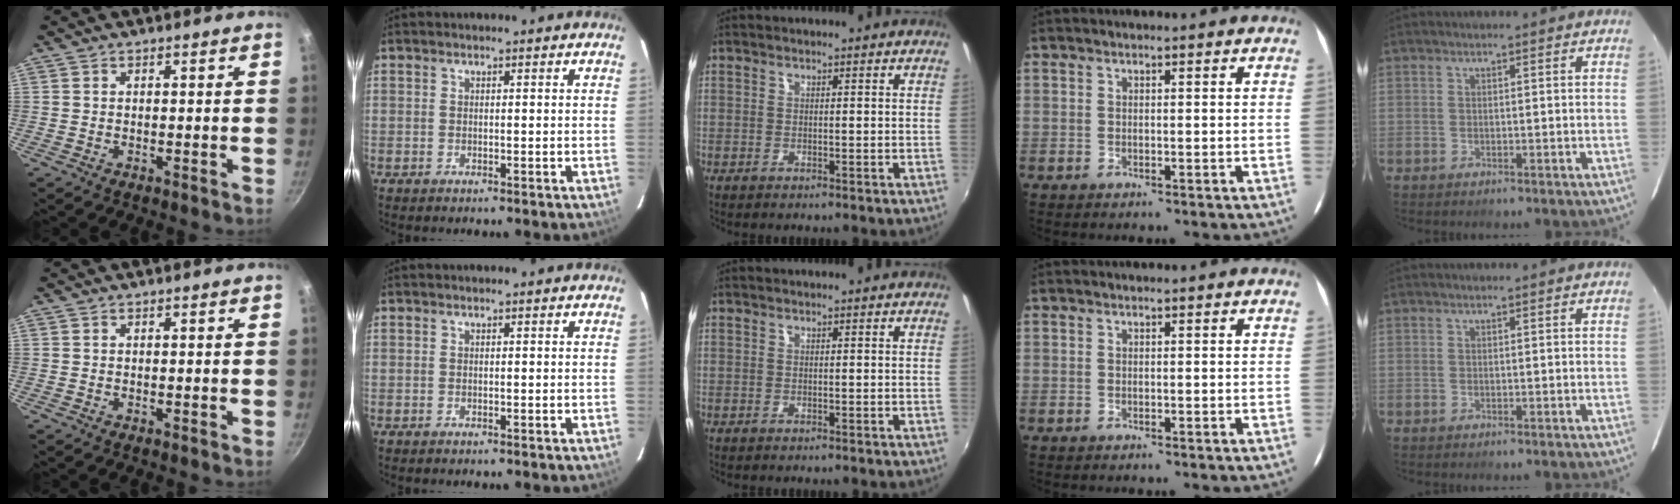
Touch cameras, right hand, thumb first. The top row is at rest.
{}